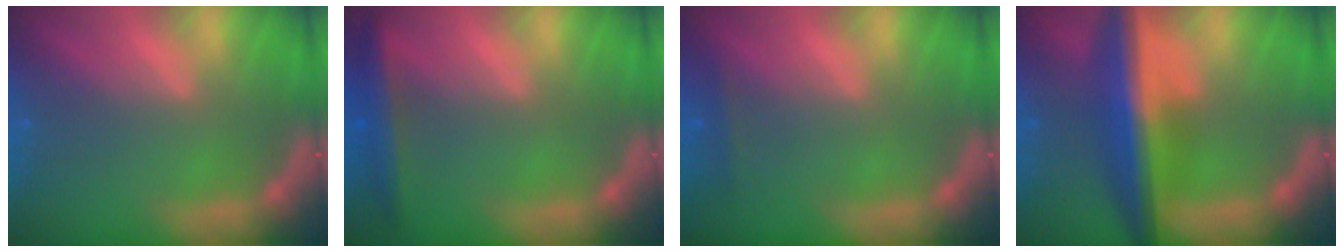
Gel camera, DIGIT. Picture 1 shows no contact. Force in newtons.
{"total": 3.5}
{"total": 0.9}
{"total": 9.0}